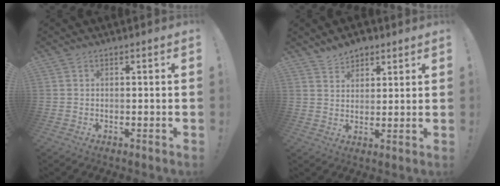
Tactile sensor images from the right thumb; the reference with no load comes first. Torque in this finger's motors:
{"motor_torque": [-0.03, 0.04, 0.00, -0.01, 0.00]}